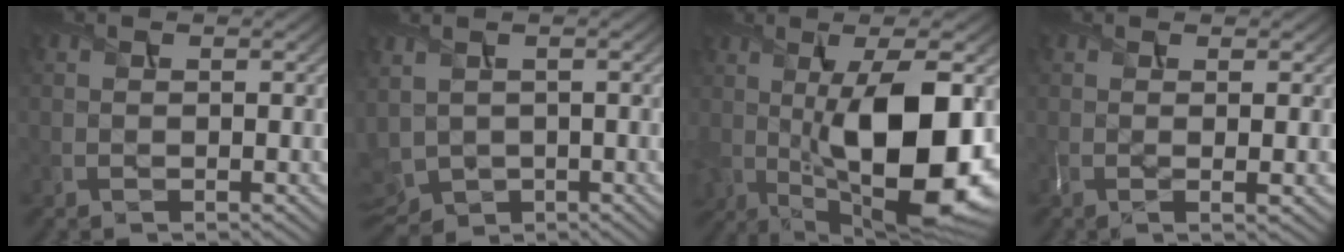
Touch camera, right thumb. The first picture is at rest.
{"total": 4.8, "force": [-0.5, 3.2, 3.5], "torque": [-0.112, -0.017, -0.002]}
{"total": 16.6, "force": [-0.2, 6.4, 15.3], "torque": [-0.247, 0.001, 0.002]}
{"total": 1.8, "force": [0.2, 0.0, 1.8], "torque": [-0.037, 0.002, 0.001]}